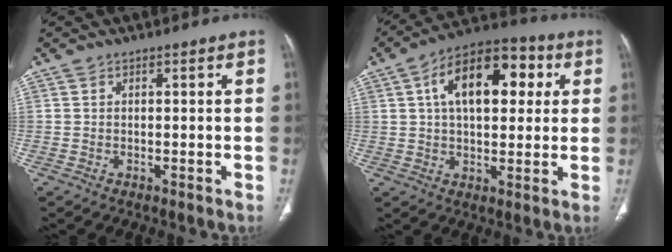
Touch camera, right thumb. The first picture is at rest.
{"total": 17.0, "force": [4.6, 9.3, 13.5], "torque": [-0.184, 0.020, 0.065]}